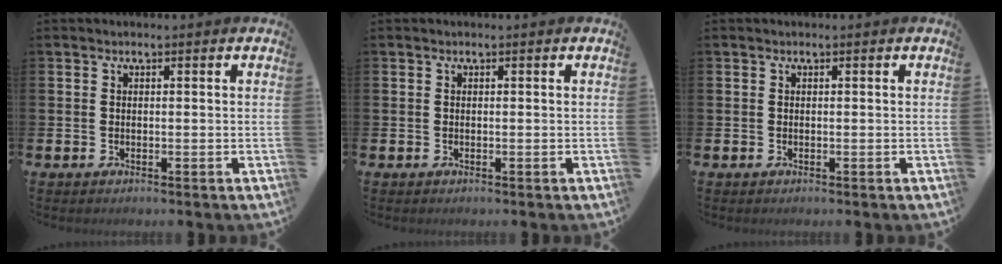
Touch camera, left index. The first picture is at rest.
{"total": 0.0}
{"total": 0.0}